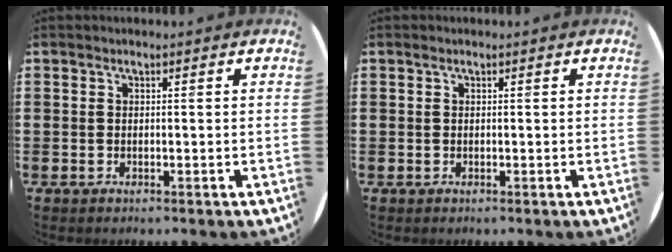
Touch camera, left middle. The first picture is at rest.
{"total": 0.0}